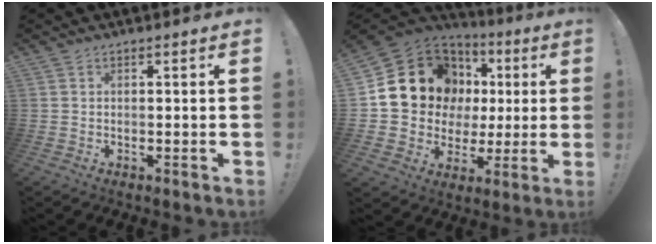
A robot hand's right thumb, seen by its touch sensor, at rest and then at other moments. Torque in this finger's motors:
{"motor_torque": [0.59, 0.56, 1.10, -0.28, 0.53]}